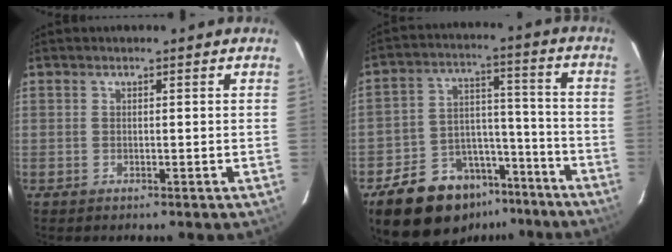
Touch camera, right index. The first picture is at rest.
{"total": 16.8, "force": [-11.9, 9.9, 6.7], "torque": [-0.141, 0.047, -0.168]}